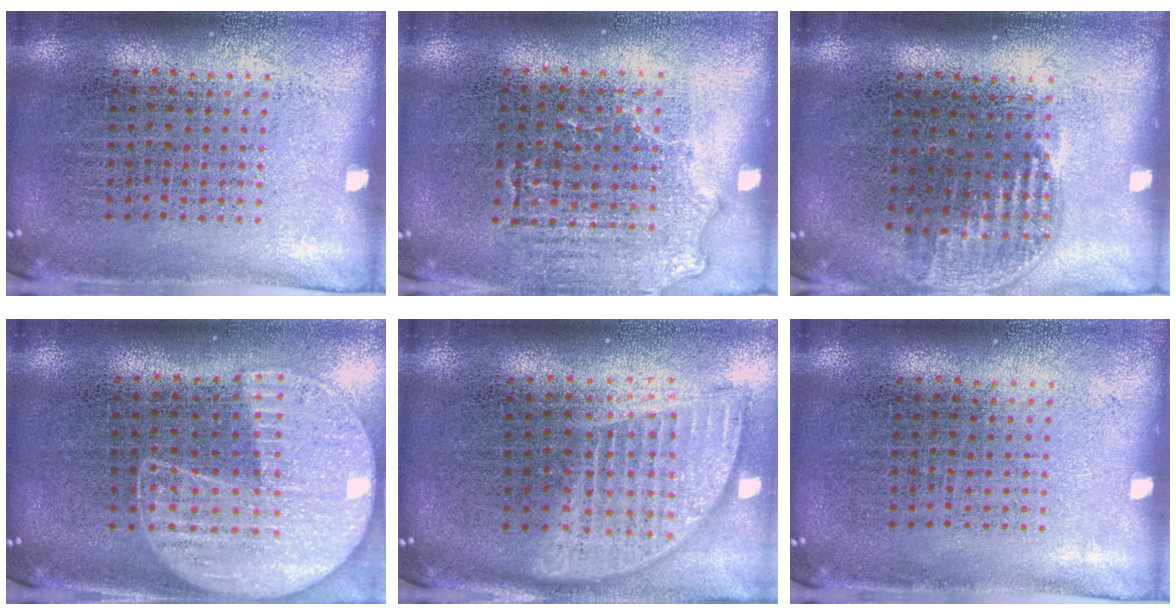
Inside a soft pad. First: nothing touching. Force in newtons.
{"total": 1.4, "press": 1.2, "slide": 0.6}
{"total": 1.1, "press": 0.9, "slide": 0.6}
{"total": 1.5, "press": 1.5, "slide": 0.3}
{"total": 1.9, "press": 1.5, "slide": 1.1}
{"total": 0.0}